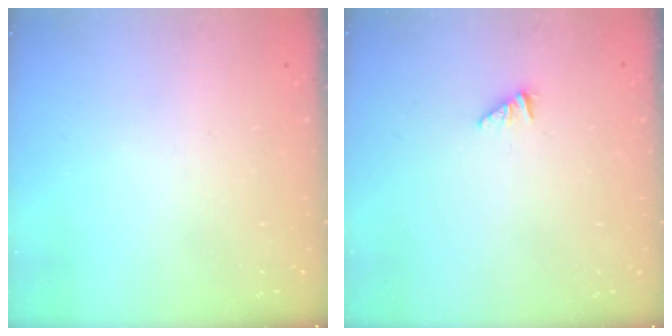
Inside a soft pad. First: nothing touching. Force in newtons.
{"total": 0.8, "press": 0.8, "slide": 0.2}